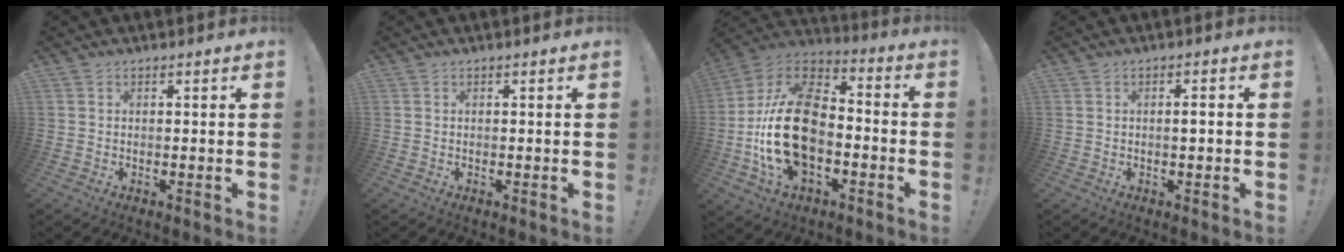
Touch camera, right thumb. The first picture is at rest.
{"total": 0.0}
{"total": 25.3, "force": [-4.4, 16.1, 19.0], "torque": [-0.363, 0.039, -0.062]}
{"total": 2.0, "force": [-0.2, 0.2, 1.9], "torque": [-0.028, 0.000, -0.008]}